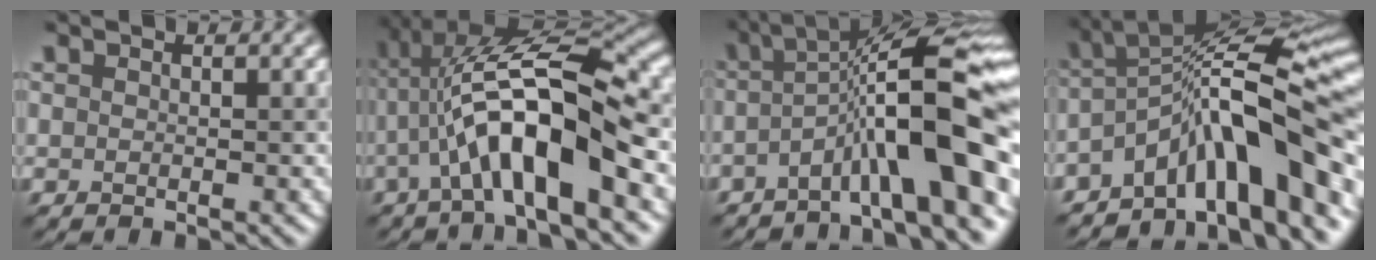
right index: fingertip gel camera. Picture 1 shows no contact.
{"total": 10.8, "force": [-2.2, 3.2, 10.0], "torque": [-0.182, 0.024, -0.041]}
{"total": 12.2, "force": [-3.5, 2.4, 11.4], "torque": [-0.171, 0.027, -0.060]}
{"total": 12.6, "force": [-5.1, 3.7, 10.9], "torque": [-0.147, 0.023, -0.088]}